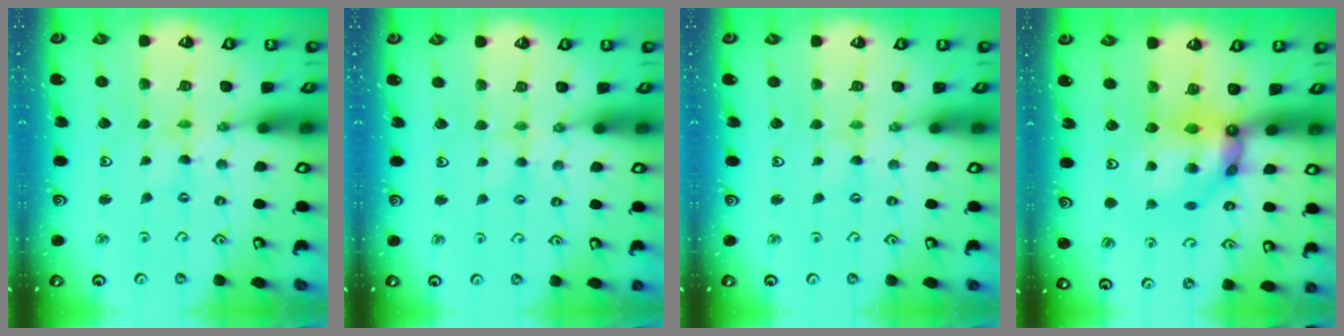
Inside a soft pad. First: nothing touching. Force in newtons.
{"total": 3.9, "press": 3.9, "slide": 0.5}
{"total": 1.1, "press": 1.1, "slide": 0.2}
{"total": 11.6, "press": 11.5, "slide": 1.6}